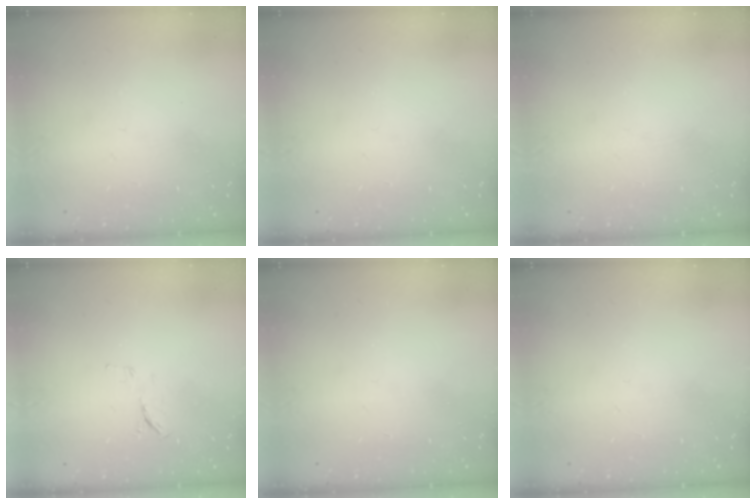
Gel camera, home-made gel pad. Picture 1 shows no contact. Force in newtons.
{"total": 0.0}
{"total": 0.0}
{"total": 5.4, "press": 5.2, "slide": 1.3}
{"total": 0.0}
{"total": 0.0}